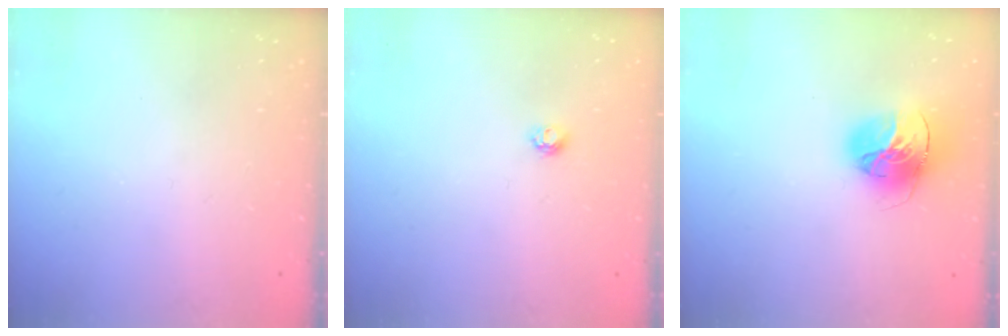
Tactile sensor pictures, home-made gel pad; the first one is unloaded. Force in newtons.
{"total": 4.2, "press": 4.1, "slide": 0.4}
{"total": 16.4, "press": 16.4, "slide": 1.6}